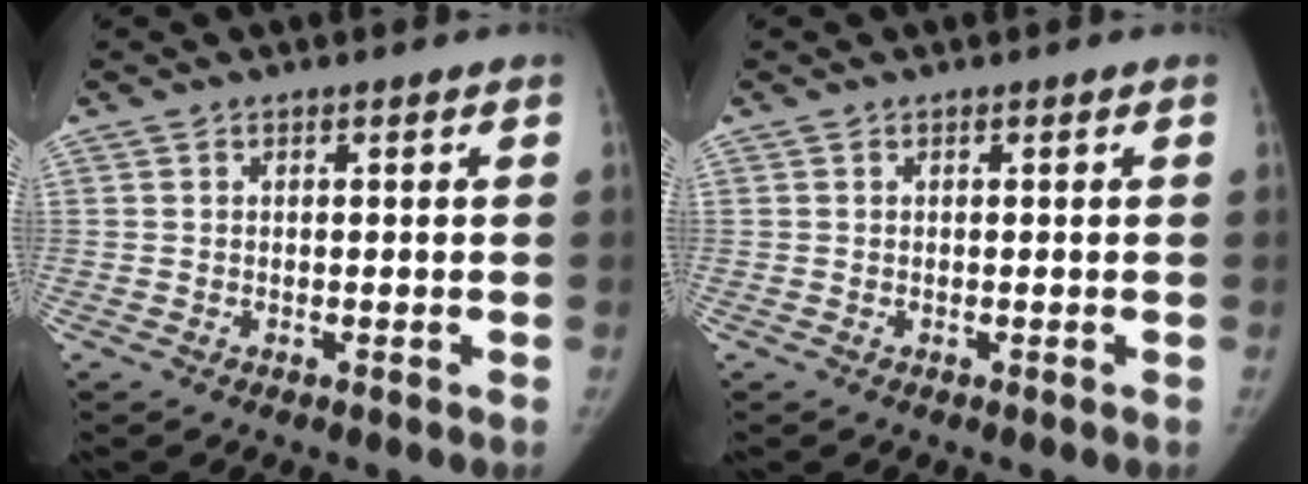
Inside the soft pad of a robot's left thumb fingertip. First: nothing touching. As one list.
[{"total": 0.0}]